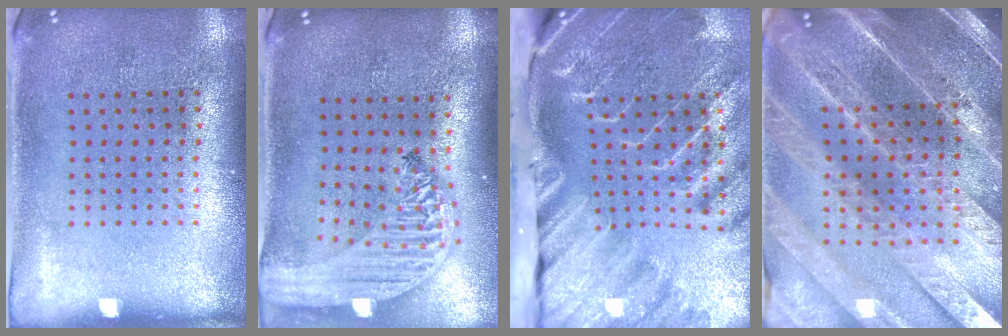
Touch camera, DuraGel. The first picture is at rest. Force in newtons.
{"total": 2.7, "press": 2.2, "slide": 1.5}
{"total": 4.4, "press": 3.3, "slide": 2.9}
{"total": 5.2, "press": 4.5, "slide": 2.6}